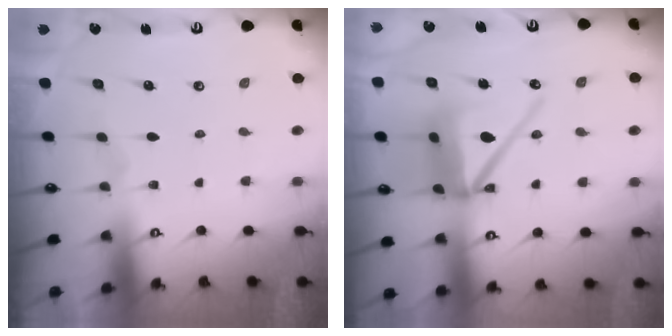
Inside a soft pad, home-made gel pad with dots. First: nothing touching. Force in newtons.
{"total": 14.9, "press": 14.8, "slide": 2.0}